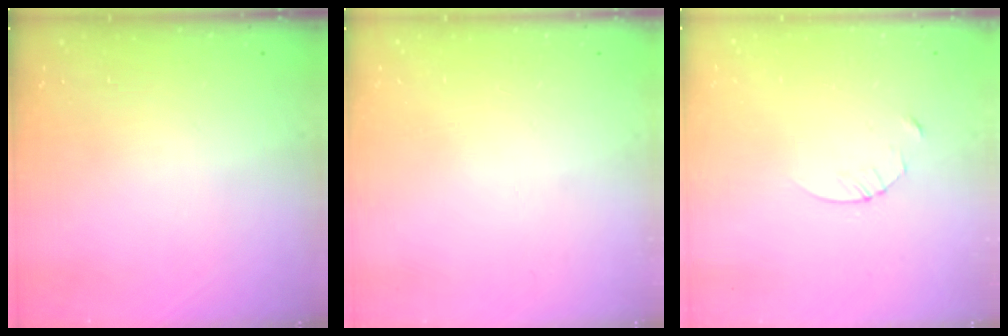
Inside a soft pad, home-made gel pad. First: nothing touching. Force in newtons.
{"total": 0.0}
{"total": 3.2, "press": 3.2, "slide": 0.3}